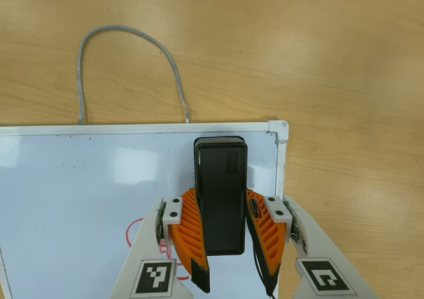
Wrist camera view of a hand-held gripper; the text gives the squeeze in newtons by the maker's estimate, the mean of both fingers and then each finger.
{"total": 10.3, "left": 10.2, "right": 10.4}